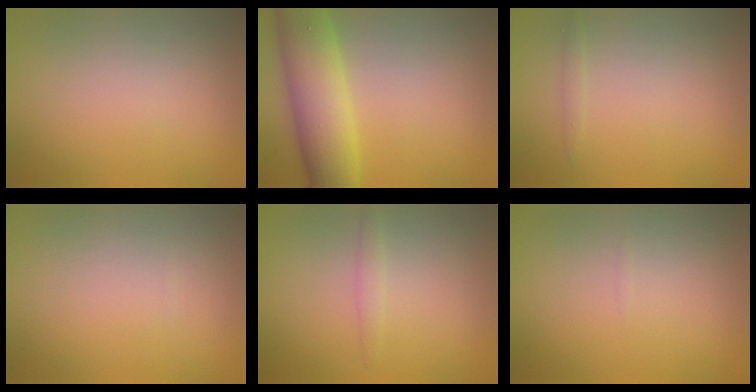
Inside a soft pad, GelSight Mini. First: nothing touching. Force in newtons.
{"total": 8.1, "press": 8.1, "slide": 0.4}
{"total": 0.5, "press": 0.5, "slide": 0.0}
{"total": 0.0}
{"total": 1.0, "press": 0.9, "slide": 0.2}
{"total": 0.0}